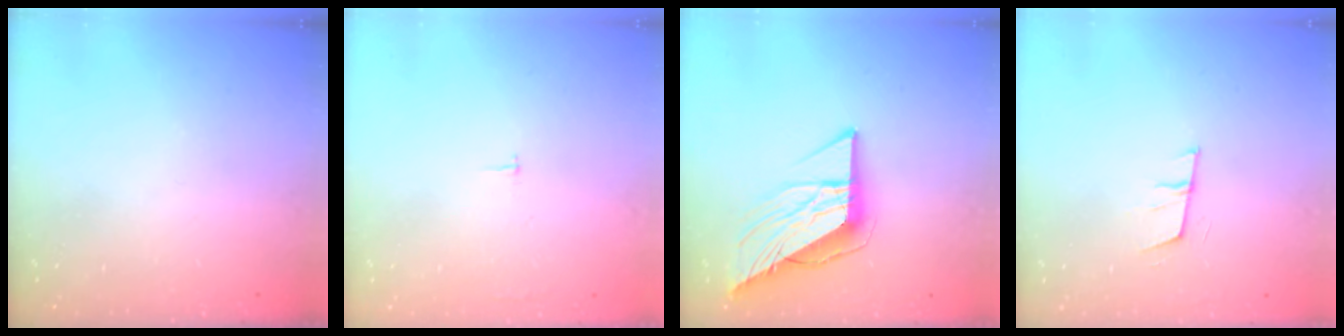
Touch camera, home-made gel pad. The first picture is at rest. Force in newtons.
{"total": 1.8, "press": 1.8, "slide": 0.1}
{"total": 11.4, "press": 11.3, "slide": 1.3}
{"total": 6.2, "press": 5.6, "slide": 2.7}